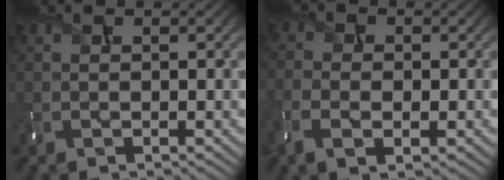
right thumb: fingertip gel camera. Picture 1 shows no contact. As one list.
[{"total": 5.6, "force": [-2.3, 3.1, 4.0], "torque": [-0.096, -0.017, -0.043]}]